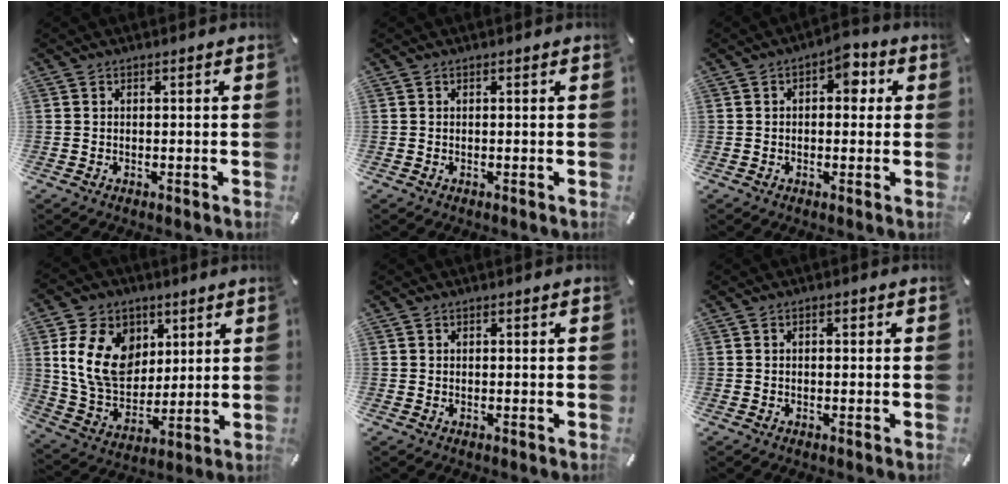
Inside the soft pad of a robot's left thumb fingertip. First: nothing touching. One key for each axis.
{"total": 0.0}
{"total": 5.3, "fx": 1.1, "fy": 3.3, "fz": 4.0, "tx": -0.042, "ty": -0.001, "tz": 0.007}
{"total": 15.6, "fx": 4.7, "fy": 12.2, "fz": 8.5, "tx": -0.173, "ty": -0.007, "tz": 0.088}
{"total": 0.6, "fx": 0.3, "fy": 0.5, "fz": 0.0, "tx": 0.001, "ty": 0.003, "tz": 0.005}
{"total": 1.0, "fx": 0.0, "fy": 0.7, "fz": 0.8, "tx": -0.016, "ty": 0.006, "tz": -0.002}